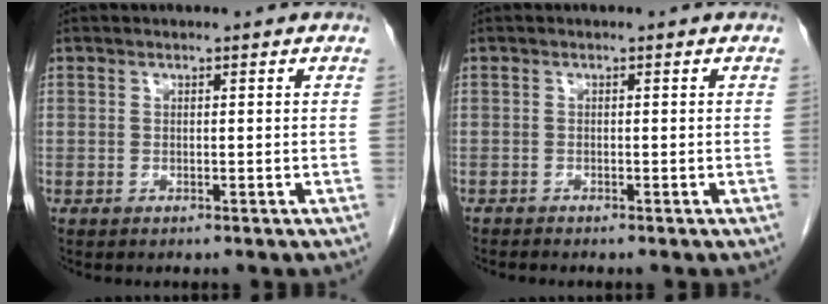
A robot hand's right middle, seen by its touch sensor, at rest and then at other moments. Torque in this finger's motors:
{"motor_torque": [-0.04, -0.01, 0.00, 0.01]}